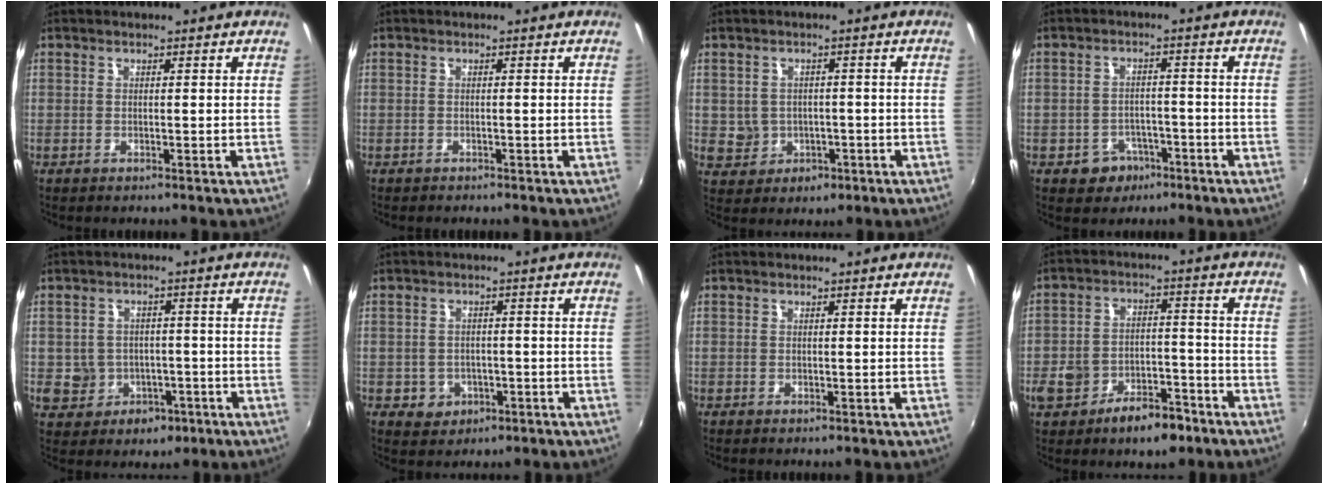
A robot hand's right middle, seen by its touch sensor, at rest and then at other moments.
{"total": 0.9, "force": [-0.8, 0.4, 0.1], "torque": [-0.006, -0.002, -0.012]}
{"total": 5.7, "force": [-0.8, 5.5, 1.6], "torque": [-0.046, 0.006, 0.004]}
{"total": 5.4, "force": [-3.2, 4.2, 1.3], "torque": [-0.037, 0.010, -0.036]}
{"total": 8.0, "force": [-2.1, 7.4, 2.2], "torque": [-0.072, 0.014, -0.013]}
{"total": 5.6, "force": [-1.8, 5.0, 1.6], "torque": [-0.052, 0.006, -0.014]}
{"total": 0.0}
{"total": 10.5, "force": [-6.4, 5.7, 6.2], "torque": [-0.125, 0.008, -0.100]}